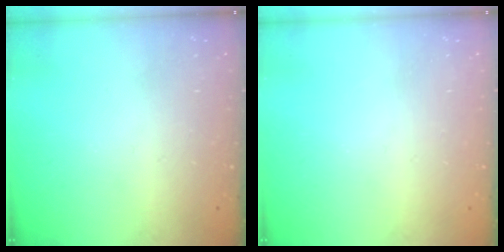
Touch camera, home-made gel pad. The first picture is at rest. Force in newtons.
{"total": 0.0}